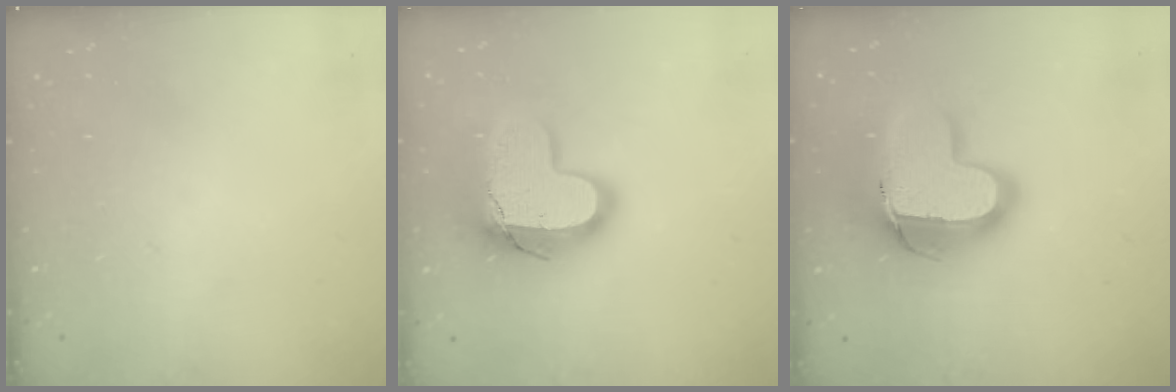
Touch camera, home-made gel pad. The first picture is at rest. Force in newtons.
{"total": 15.8, "press": 15.7, "slide": 1.0}
{"total": 17.0, "press": 17.0, "slide": 1.2}